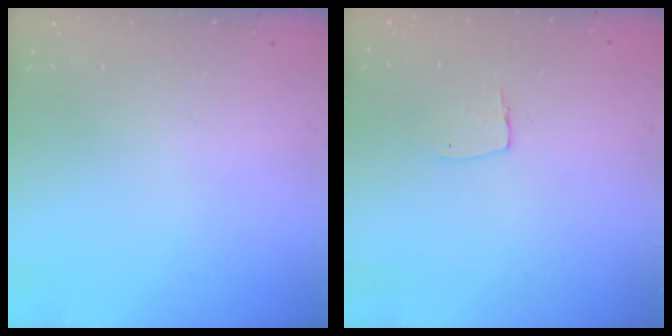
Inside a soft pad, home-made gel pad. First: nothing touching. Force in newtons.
{"total": 4.7, "press": 4.7, "slide": 0.4}